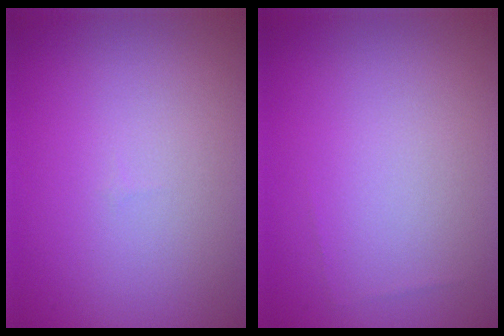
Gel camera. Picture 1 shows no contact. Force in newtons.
{"total": 0.0}